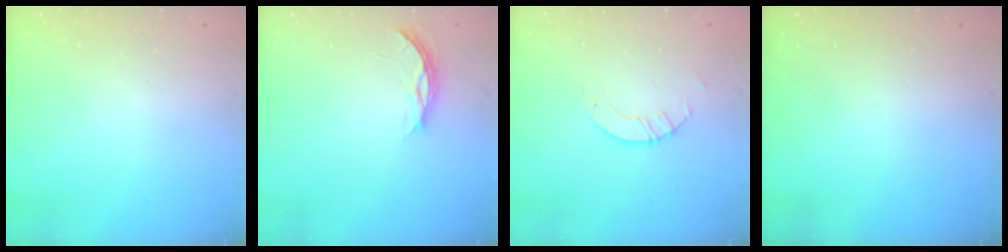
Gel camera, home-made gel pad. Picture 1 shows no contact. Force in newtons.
{"total": 3.9, "press": 3.9, "slide": 0.4}
{"total": 3.2, "press": 3.2, "slide": 0.2}
{"total": 0.0}